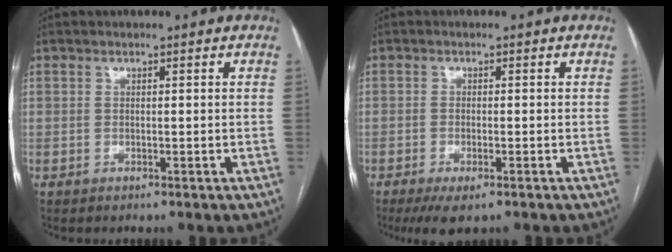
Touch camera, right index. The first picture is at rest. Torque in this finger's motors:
{"motor_torque": [0.69, -0.41, 0.11, 0.01]}